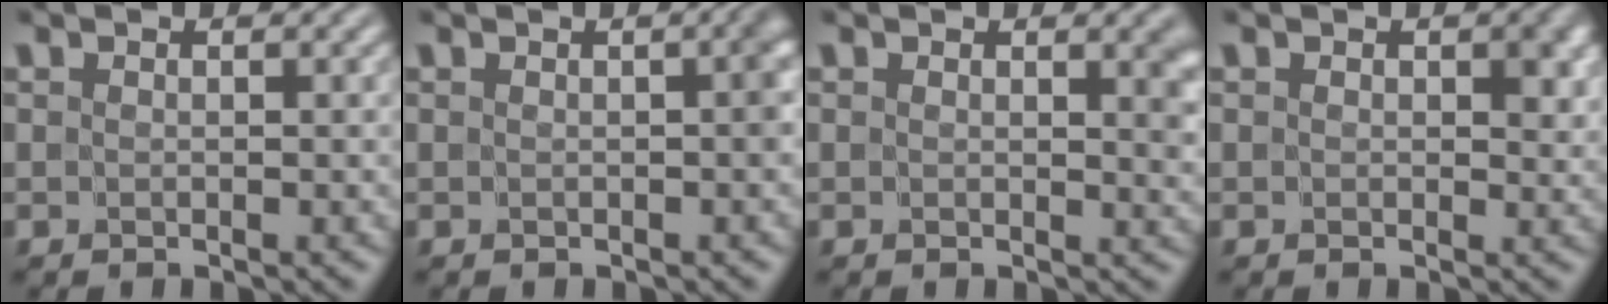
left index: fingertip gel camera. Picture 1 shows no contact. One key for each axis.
{"total": 1.0, "fx": -0.2, "fy": 0.0, "fz": 1.0, "tx": -0.012, "ty": 0.005, "tz": 0.001}
{"total": 2.2, "fx": 0.7, "fy": 1.0, "fz": 1.8, "tx": -0.014, "ty": -0.003, "tz": 0.011}
{"total": 2.6, "fx": 0.6, "fy": 1.5, "fz": 2.0, "tx": -0.022, "ty": -0.002, "tz": 0.009}